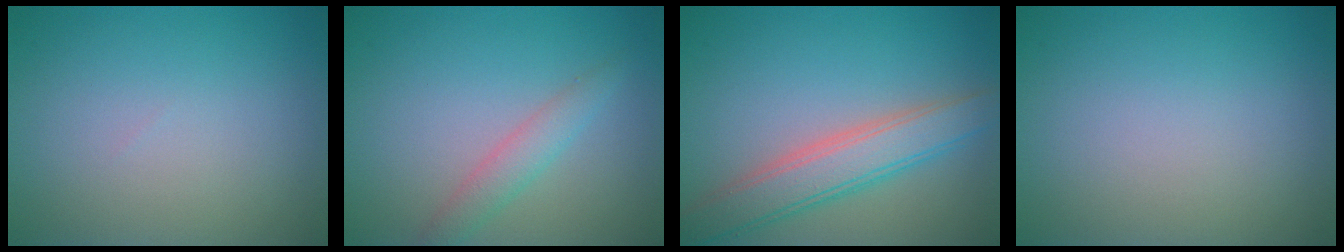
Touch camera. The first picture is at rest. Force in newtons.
{"total": 2.1, "press": 2.1, "slide": 0.0}
{"total": 4.9, "press": 4.9, "slide": 0.3}
{"total": 0.0}